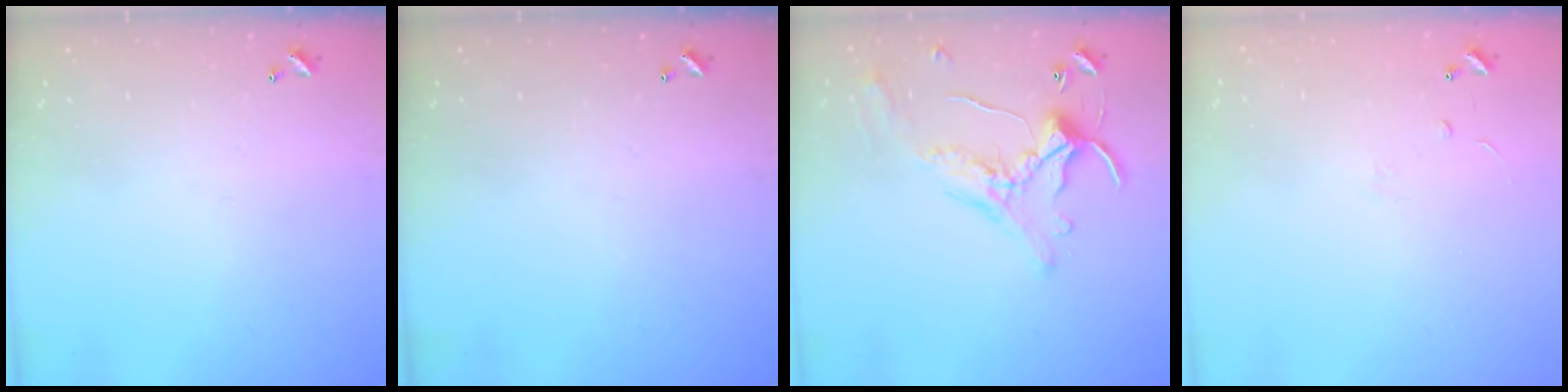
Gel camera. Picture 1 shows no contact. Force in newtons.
{"total": 0.0}
{"total": 0.9, "press": 0.1, "slide": 0.9}
{"total": 6.5, "press": 6.5, "slide": 0.6}